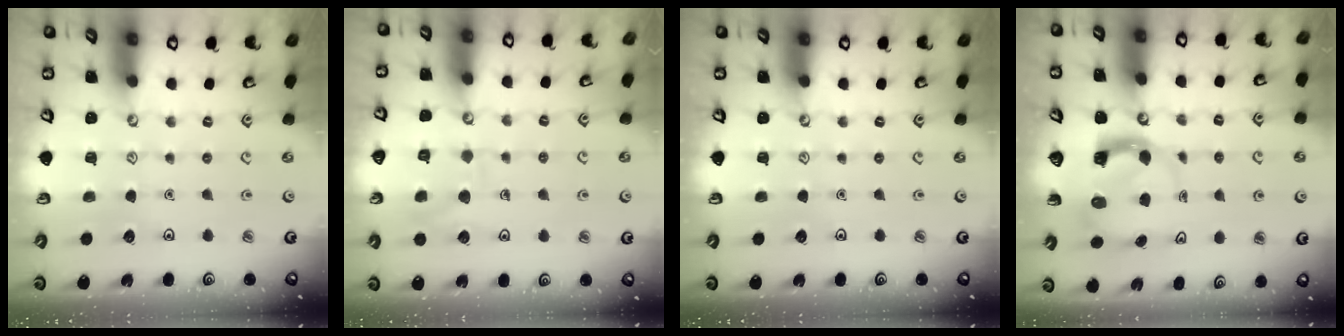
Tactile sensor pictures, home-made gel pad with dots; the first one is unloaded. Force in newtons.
{"total": 7.8, "press": 7.8, "slide": 0.4}
{"total": 0.0}
{"total": 3.6, "press": 3.6, "slide": 0.6}